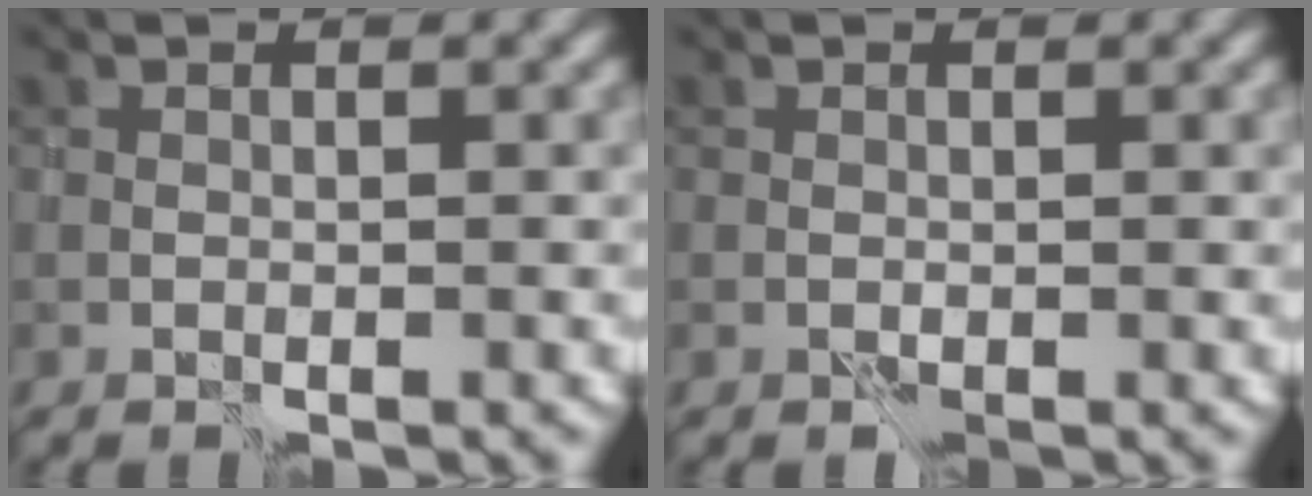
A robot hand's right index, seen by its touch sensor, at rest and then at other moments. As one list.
[{"total": 0.6, "force": [0.2, 0.5, 0.3], "torque": [-0.004, 0.001, 0.005]}]